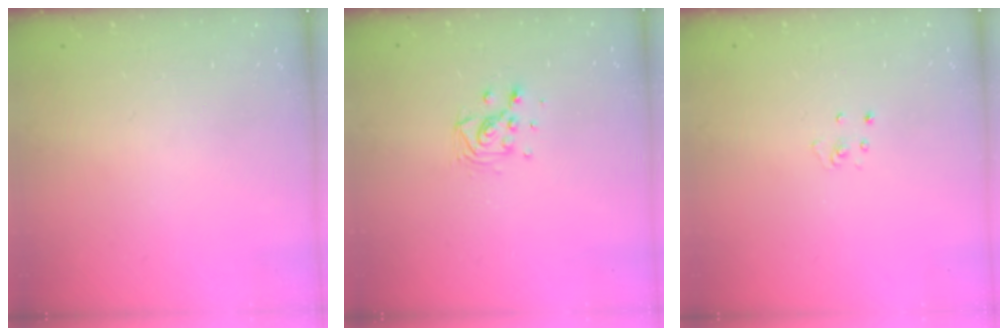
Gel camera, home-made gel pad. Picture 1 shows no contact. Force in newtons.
{"total": 7.7, "press": 7.3, "slide": 2.4}
{"total": 2.3, "press": 2.3, "slide": 0.2}